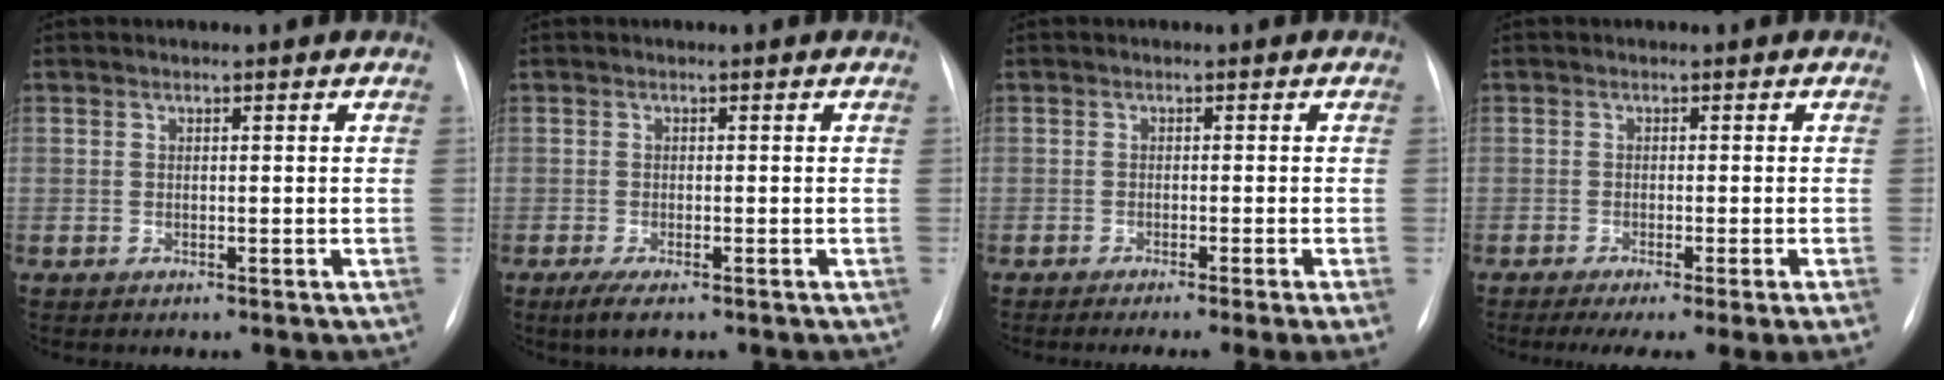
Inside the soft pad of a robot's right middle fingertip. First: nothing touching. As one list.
[{"total": 3.3, "force": [-2.1, 0.8, 2.5], "torque": [-0.048, -0.009, -0.035]}, {"total": 6.5, "force": [-4.6, -1.0, 4.4], "torque": [-0.042, -0.016, -0.067]}, {"total": 9.2, "force": [-6.5, -0.2, 6.4], "torque": [-0.077, -0.017, -0.098]}]